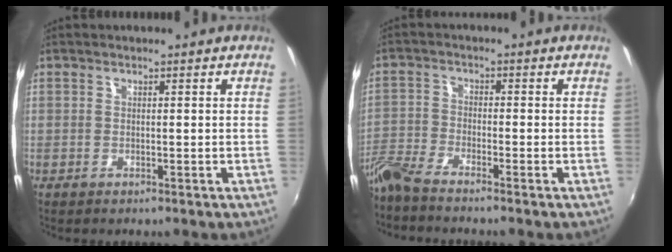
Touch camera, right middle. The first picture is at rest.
{"total": 5.8, "force": [-5.3, 0.1, 2.4], "torque": [-0.063, -0.013, -0.113]}